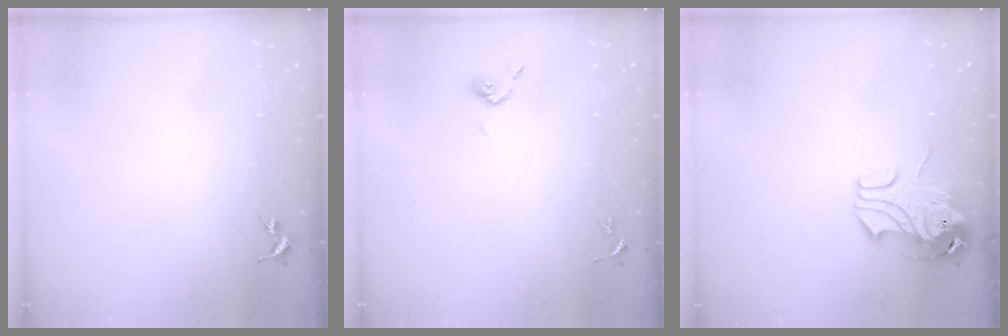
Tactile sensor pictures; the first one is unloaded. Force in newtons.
{"total": 5.3, "press": 5.2, "slide": 0.8}
{"total": 9.5, "press": 9.4, "slide": 1.2}